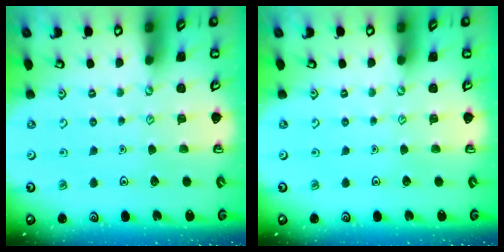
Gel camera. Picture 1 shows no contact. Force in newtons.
{"total": 0.0}